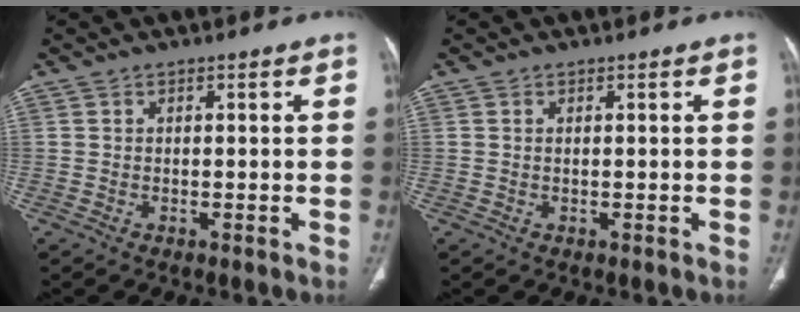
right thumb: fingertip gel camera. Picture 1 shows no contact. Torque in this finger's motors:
{"motor_torque": [-0.19, 0.33, -0.25, 0.11, 0.02]}